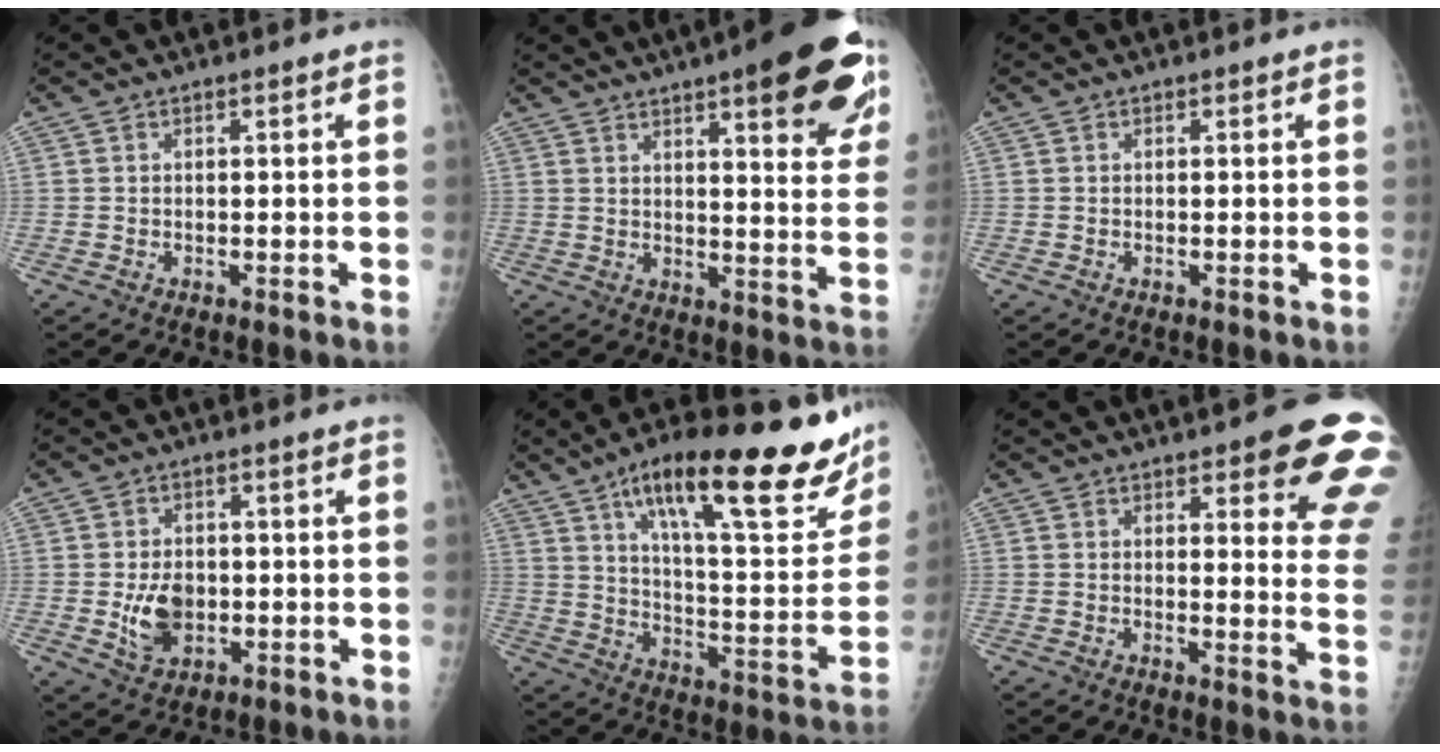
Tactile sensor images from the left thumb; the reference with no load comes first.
{"total": 19.9, "force": [11.4, 4.9, 15.5], "torque": [-0.174, -0.039, 0.141]}
{"total": 0.0}
{"total": 6.9, "force": [-0.9, 4.9, 4.8], "torque": [-0.067, -0.005, -0.006]}
{"total": 29.6, "force": [17.7, 7.8, 22.4], "torque": [-0.293, -0.050, 0.269]}
{"total": 11.6, "force": [7.4, 3.5, 8.2], "torque": [-0.058, -0.036, 0.070]}